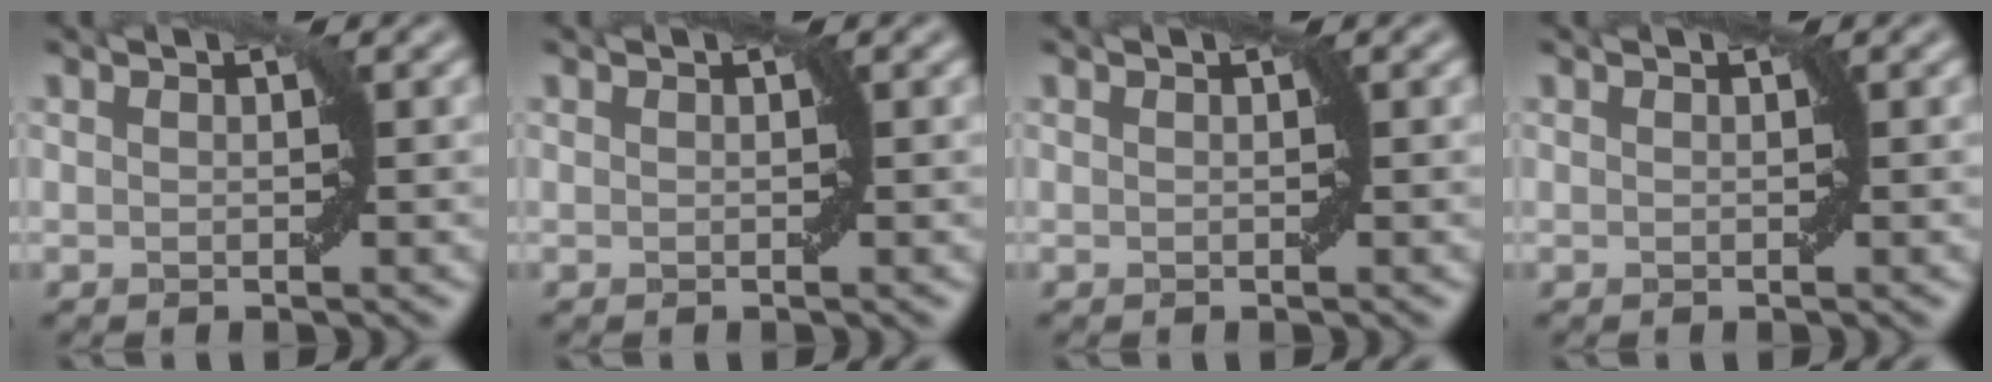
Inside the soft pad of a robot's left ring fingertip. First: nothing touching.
{"total": 0.0}
{"total": 0.0}
{"total": 0.0}